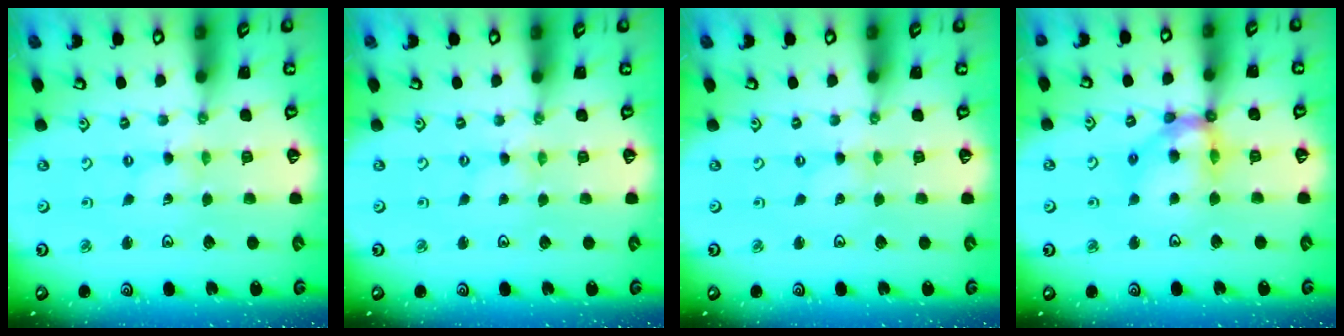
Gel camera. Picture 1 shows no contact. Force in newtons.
{"total": 0.0}
{"total": 0.0}
{"total": 12.5, "press": 12.4, "slide": 1.7}